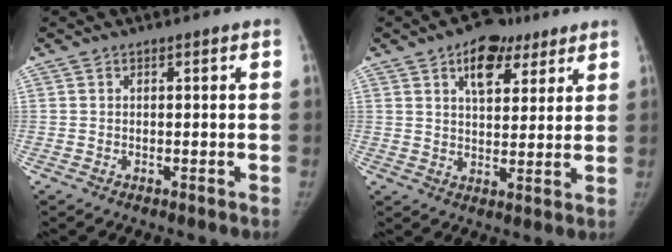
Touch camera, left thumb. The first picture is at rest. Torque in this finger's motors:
{"motor_torque": [0.37, 0.01, 0.86, -0.58, 0.15]}